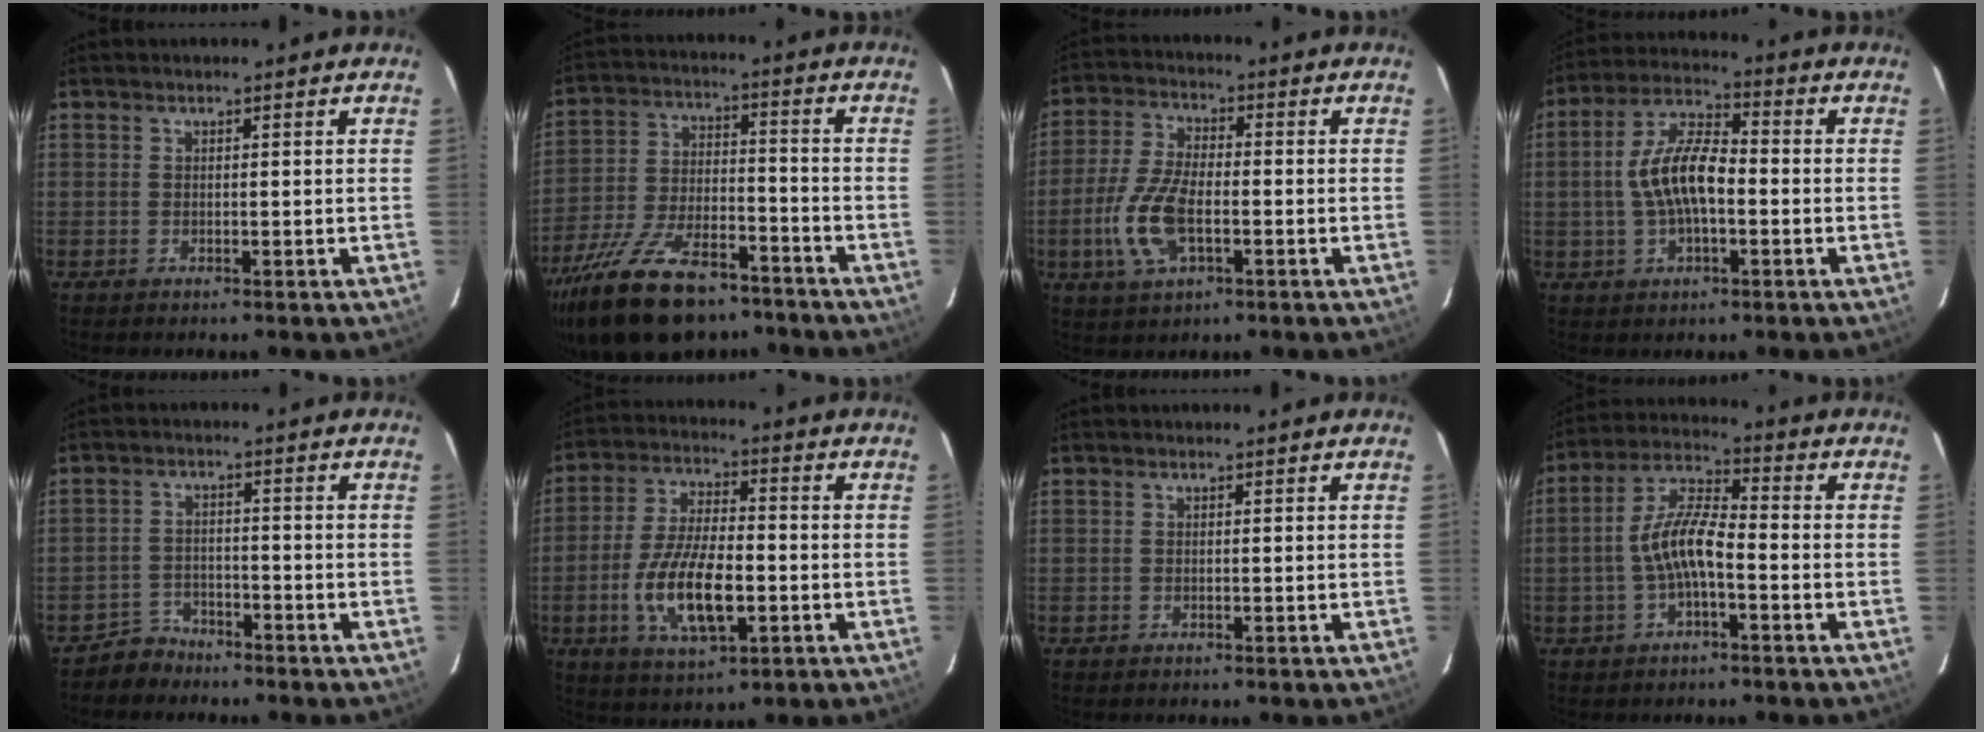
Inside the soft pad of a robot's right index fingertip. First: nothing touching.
{"total": 22.1, "force": [-16.0, 9.5, 11.9], "torque": [-0.244, -0.022, -0.257]}
{"total": 11.0, "force": [-3.2, 4.9, 9.3], "torque": [-0.206, 0.000, -0.060]}
{"total": 10.8, "force": [-1.3, 4.6, 9.7], "torque": [-0.195, 0.015, -0.025]}
{"total": 4.1, "force": [-3.5, 2.1, -0.3], "torque": [-0.003, 0.015, -0.064]}
{"total": 13.7, "force": [-3.7, 5.4, 12.0], "torque": [-0.245, -0.008, -0.063]}
{"total": 0.0}
{"total": 8.8, "force": [-2.4, 2.8, 8.0], "torque": [-0.170, 0.015, -0.045]}